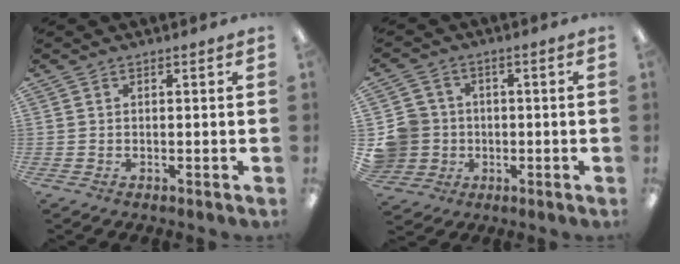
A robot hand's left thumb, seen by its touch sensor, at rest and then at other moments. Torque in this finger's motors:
{"motor_torque": [-0.47, 0.64, -0.16, 0.16, 0.04]}